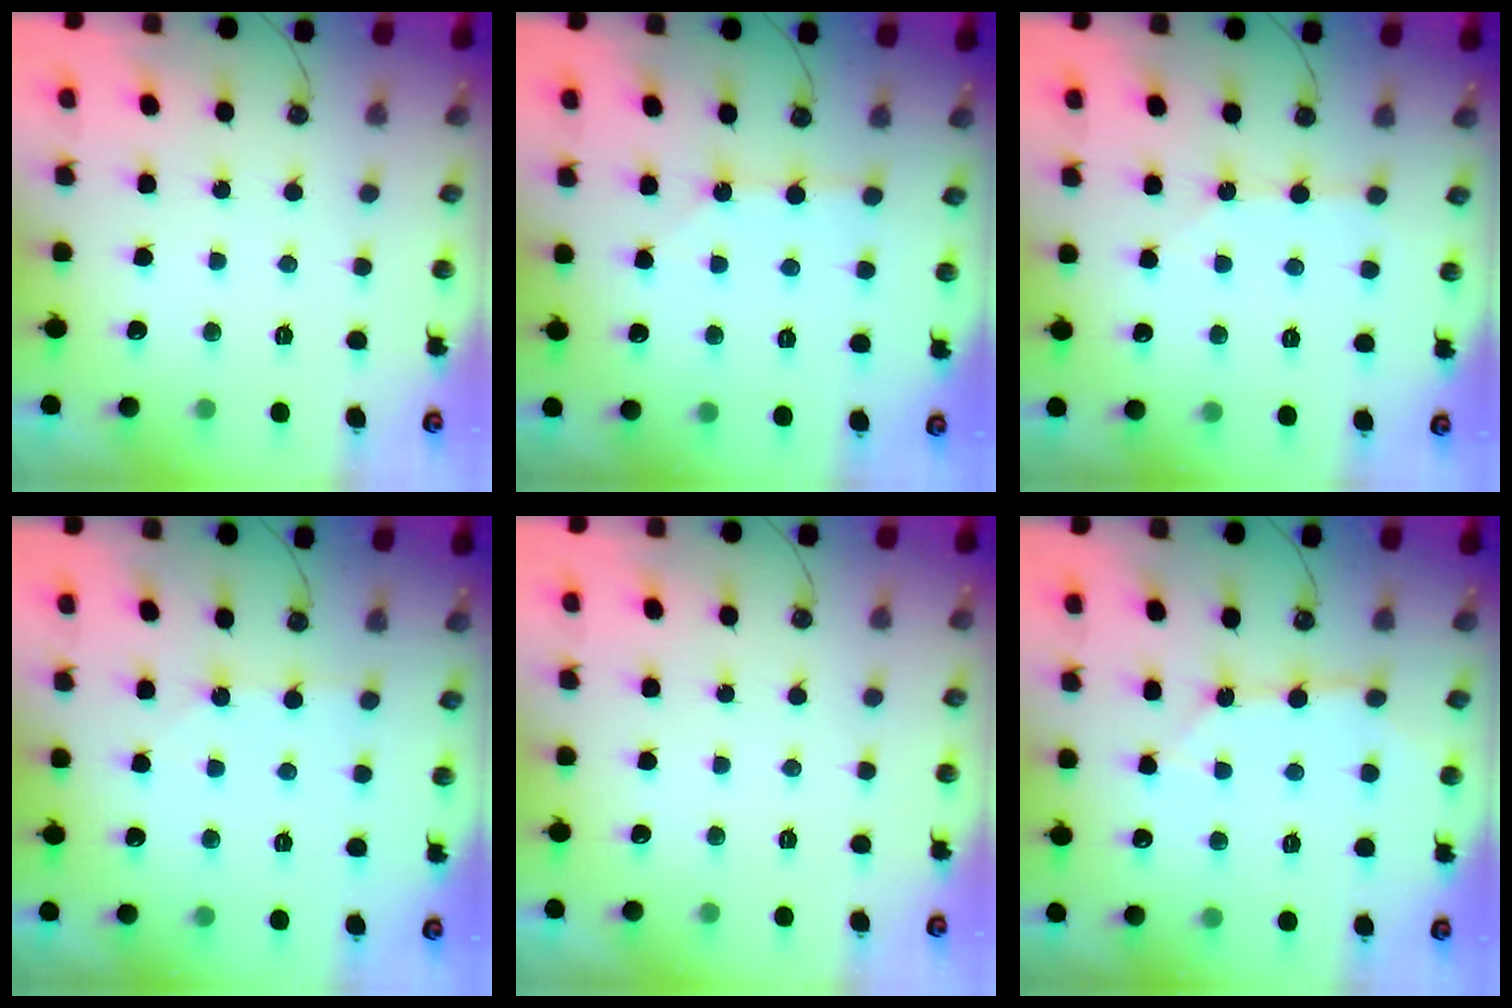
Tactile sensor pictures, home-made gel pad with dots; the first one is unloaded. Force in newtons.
{"total": 1.3, "press": 1.3, "slide": 0.2}
{"total": 2.4, "press": 2.4, "slide": 0.4}
{"total": 2.9, "press": 2.8, "slide": 0.5}
{"total": 0.0}
{"total": 7.8, "press": 7.8, "slide": 0.7}